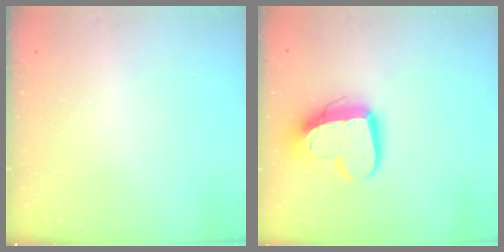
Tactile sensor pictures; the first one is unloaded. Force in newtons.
{"total": 15.4, "press": 15.4, "slide": 1.6}